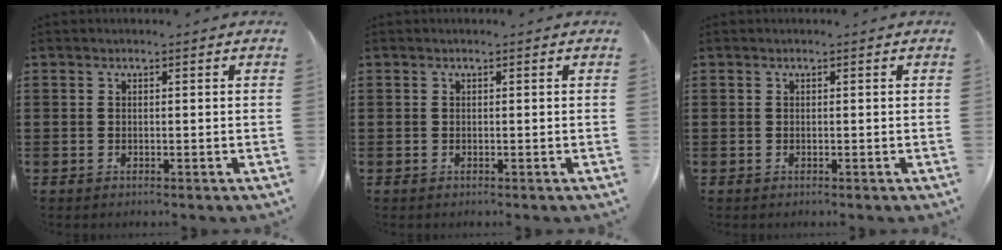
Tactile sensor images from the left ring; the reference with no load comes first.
{"total": 0.0}
{"total": 0.0}